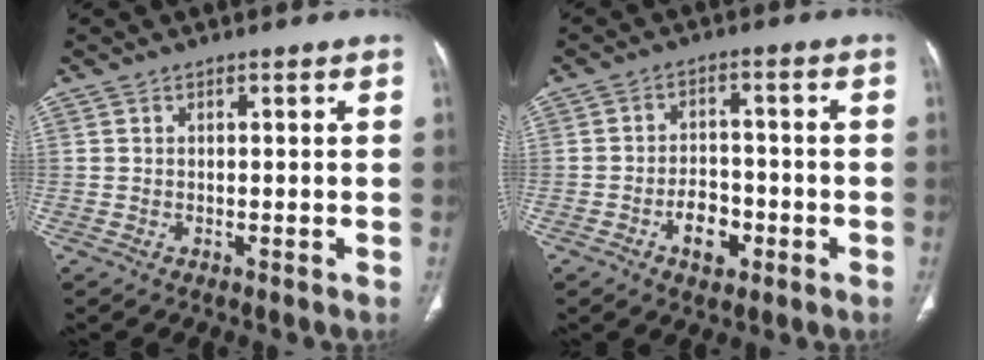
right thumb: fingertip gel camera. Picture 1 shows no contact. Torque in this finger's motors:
{"motor_torque": [0.87, 0.68, 0.42, -0.82, -0.02]}